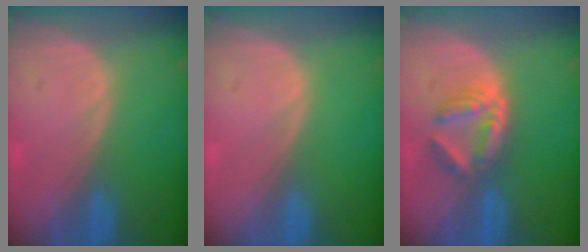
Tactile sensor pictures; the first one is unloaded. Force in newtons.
{"total": 0.0}
{"total": 6.0, "press": 5.2, "slide": 3.1}